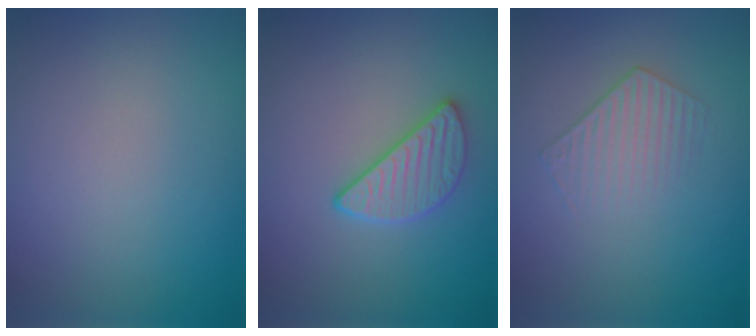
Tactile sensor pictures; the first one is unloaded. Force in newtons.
{"total": 2.9, "press": 2.6, "slide": 1.3}
{"total": 1.5, "press": 0.9, "slide": 1.2}